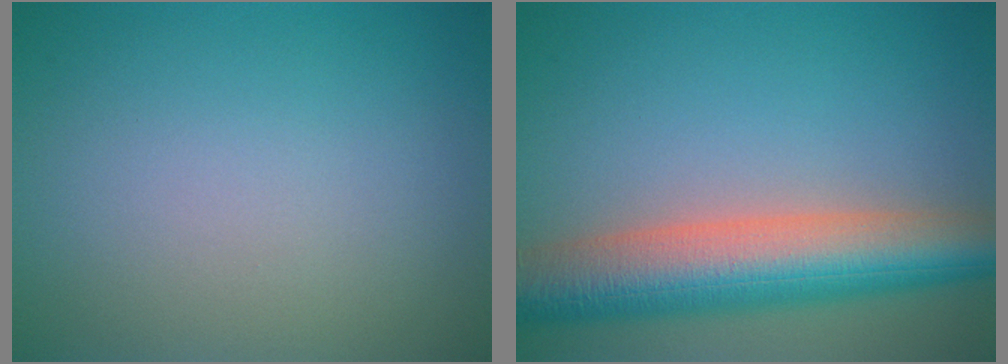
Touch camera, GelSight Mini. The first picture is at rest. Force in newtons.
{"total": 9.5, "press": 9.5, "slide": 0.7}